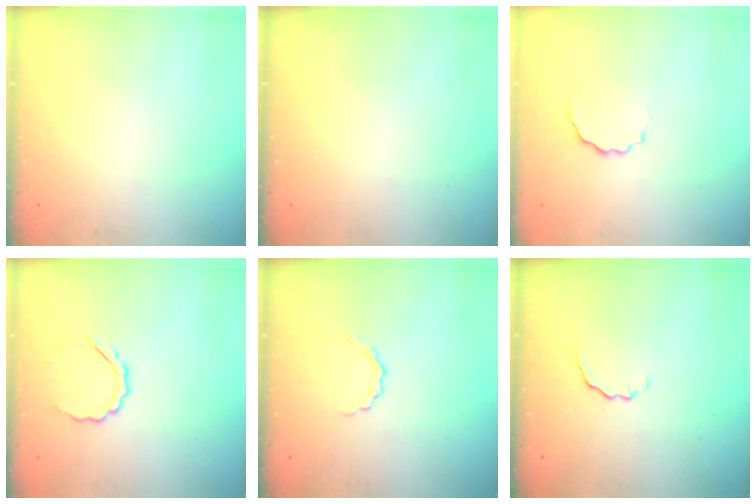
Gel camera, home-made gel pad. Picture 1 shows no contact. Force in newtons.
{"total": 0.0}
{"total": 5.0, "press": 4.8, "slide": 1.3}
{"total": 4.7, "press": 4.5, "slide": 1.1}
{"total": 1.8, "press": 1.7, "slide": 0.7}
{"total": 2.9, "press": 2.8, "slide": 0.8}